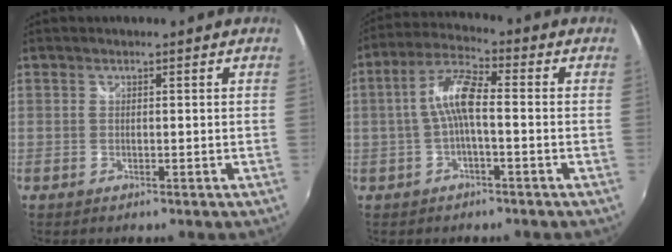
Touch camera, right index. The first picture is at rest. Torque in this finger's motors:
{"motor_torque": [0.65, -0.13, 0.59, 0.16]}